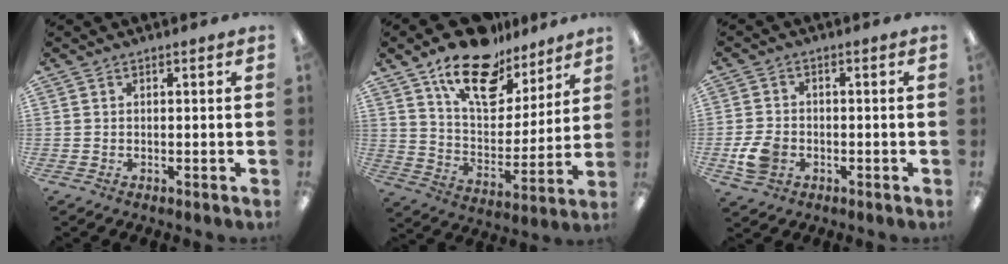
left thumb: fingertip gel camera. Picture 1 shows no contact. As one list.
[{"total": 18.6, "force": [12.9, 9.5, 9.6], "torque": [-0.157, -0.073, 0.225]}, {"total": 6.0, "force": [-1.9, 4.5, 3.5], "torque": [-0.065, 0.005, -0.034]}]